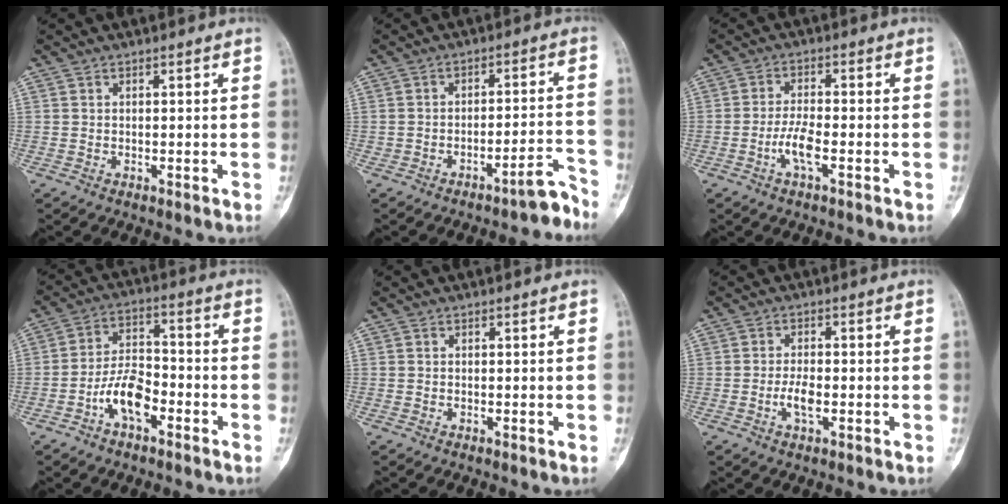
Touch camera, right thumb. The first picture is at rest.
{"total": 5.2, "force": [-4.3, 1.1, 2.6], "torque": [-0.022, 0.068, -0.060]}
{"total": 4.6, "force": [-1.8, 1.2, 4.0], "torque": [-0.085, 0.011, -0.038]}
{"total": 8.9, "force": [-4.1, 4.5, 6.5], "torque": [-0.108, 0.038, -0.079]}
{"total": 0.0}
{"total": 3.6, "force": [-1.0, 1.4, 3.1], "torque": [-0.060, 0.005, -0.020]}